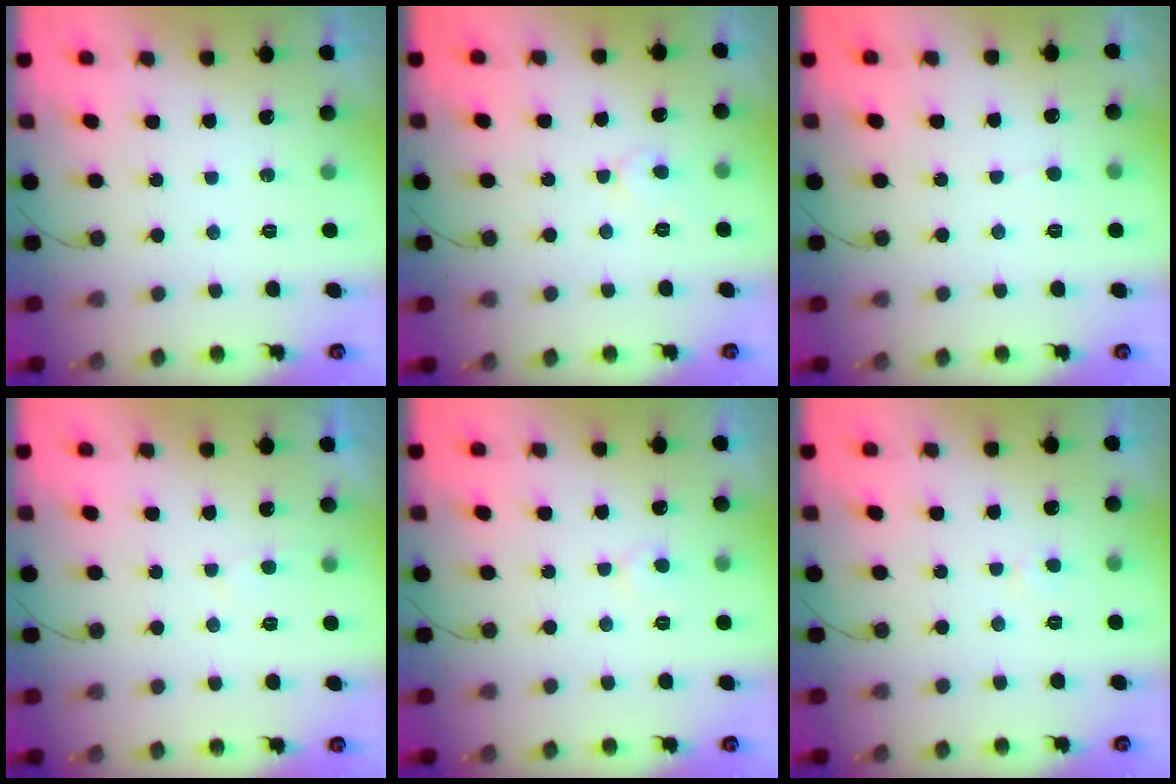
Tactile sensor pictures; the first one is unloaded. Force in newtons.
{"total": 3.7, "press": 3.7, "slide": 0.3}
{"total": 2.4, "press": 2.4, "slide": 0.3}
{"total": 3.6, "press": 3.6, "slide": 0.5}
{"total": 4.6, "press": 4.6, "slide": 0.4}
{"total": 2.8, "press": 2.8, "slide": 0.3}